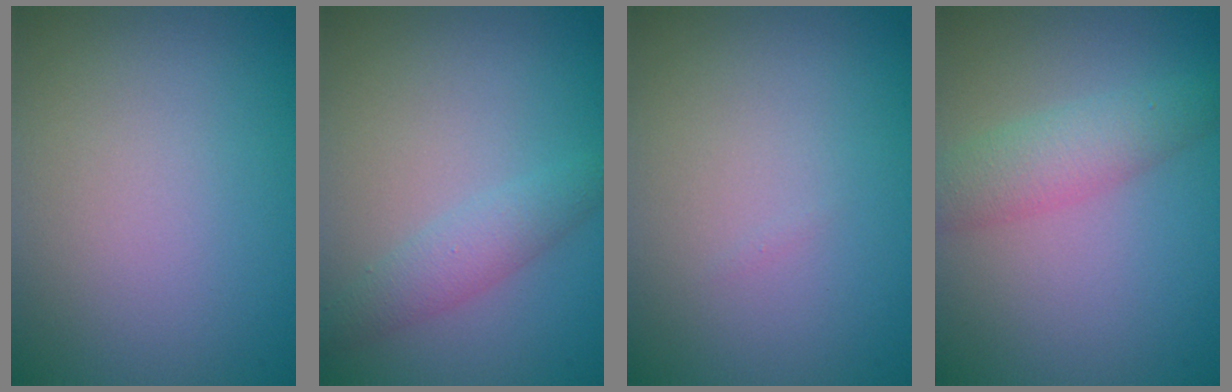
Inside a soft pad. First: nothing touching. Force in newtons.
{"total": 2.2, "press": 2.2, "slide": 0.1}
{"total": 0.0}
{"total": 3.2, "press": 3.2, "slide": 0.0}